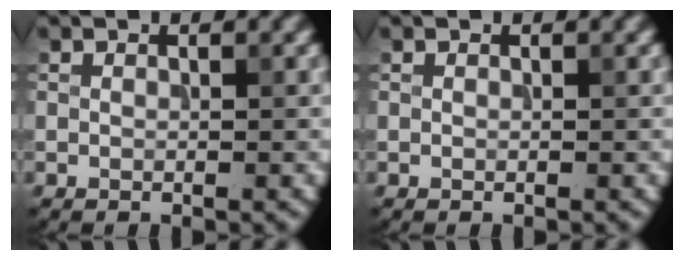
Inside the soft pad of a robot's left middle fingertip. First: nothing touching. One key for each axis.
{"total": 0.0}